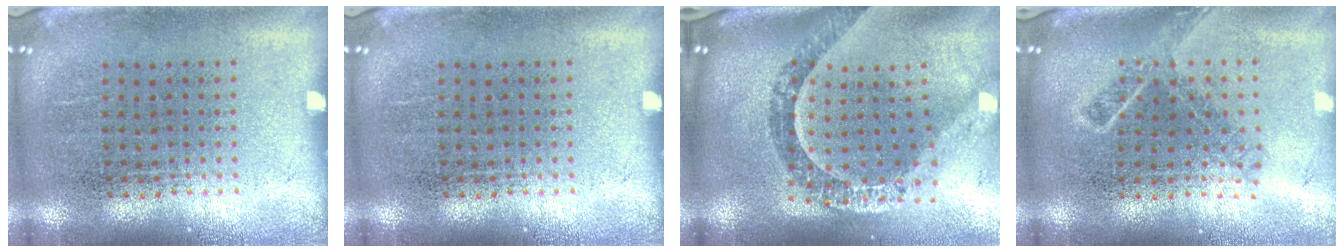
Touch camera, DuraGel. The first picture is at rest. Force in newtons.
{"total": 0.0}
{"total": 2.2, "press": 1.8, "slide": 1.3}
{"total": 1.8, "press": 1.3, "slide": 1.3}